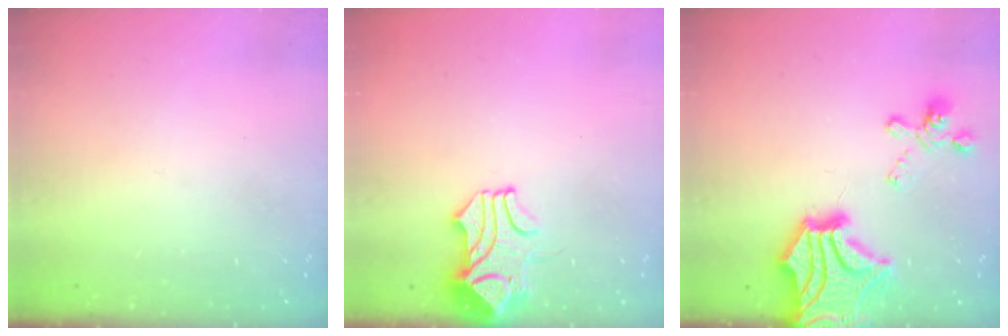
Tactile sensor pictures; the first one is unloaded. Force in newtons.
{"total": 2.8, "press": 2.7, "slide": 0.6}
{"total": 9.5, "press": 8.9, "slide": 3.2}